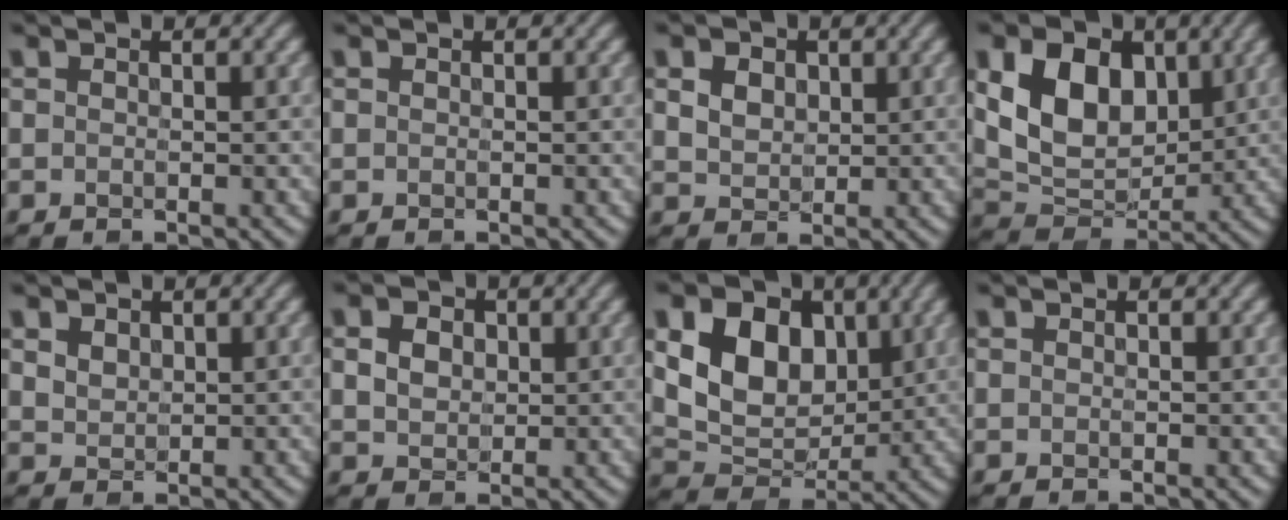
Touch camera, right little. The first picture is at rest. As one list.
[{"total": 0.0}, {"total": 2.8, "force": [0.7, 2.2, 1.5], "torque": [-0.046, 0.007, 0.011]}, {"total": 8.1, "force": [1.6, 5.7, 5.6], "torque": [-0.117, -0.012, 0.029]}, {"total": 1.8, "force": [0.9, 1.3, 0.9], "torque": [-0.034, -0.001, 0.031]}, {"total": 2.4, "force": [0.2, 2.0, 1.3], "torque": [-0.037, 0.002, 0.002]}, {"total": 8.2, "force": [1.6, 5.9, 5.4], "torque": [-0.112, -0.011, 0.030]}, {"total": 0.0}]